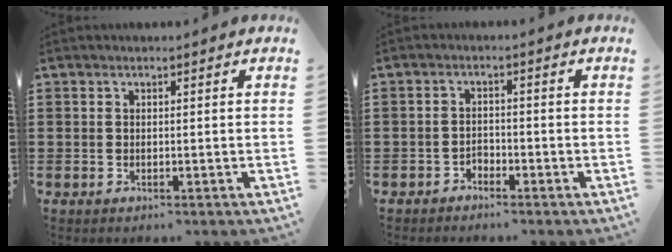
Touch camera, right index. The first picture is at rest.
{"total": 1.6, "force": [-1.4, 0.6, 0.0], "torque": [-0.007, 0.002, -0.030]}